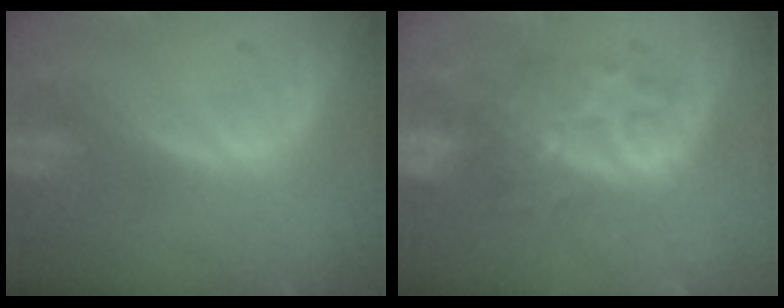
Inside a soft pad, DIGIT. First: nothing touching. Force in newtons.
{"total": 7.9, "press": 7.7, "slide": 1.6}